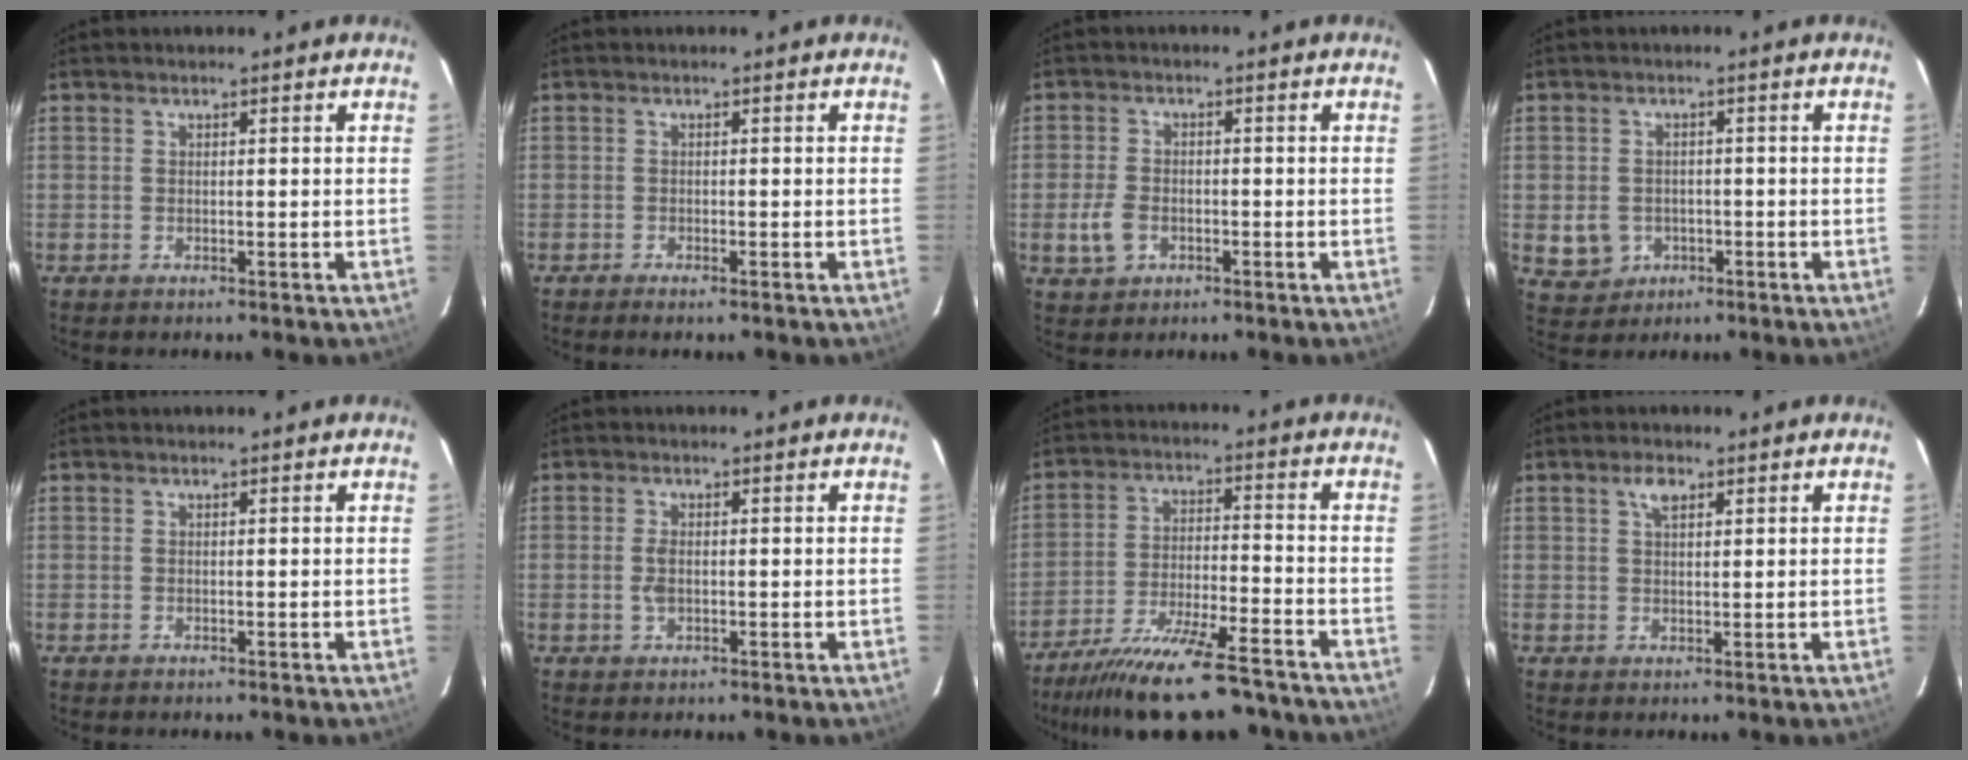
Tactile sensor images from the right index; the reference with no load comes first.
{"total": 1.3, "force": [-1.1, 0.2, 0.7], "torque": [-0.019, -0.002, -0.021]}
{"total": 4.9, "force": [-1.7, 3.7, 2.8], "torque": [-0.070, 0.002, -0.028]}
{"total": 5.4, "force": [-1.3, 4.9, 1.6], "torque": [-0.047, 0.007, -0.004]}
{"total": 0.0}
{"total": 2.1, "force": [-0.2, 1.1, 1.8], "torque": [-0.036, 0.002, -0.003]}
{"total": 19.5, "force": [-16.8, 3.6, 9.3], "torque": [-0.183, -0.031, -0.257]}
{"total": 2.7, "force": [1.4, 1.3, 1.9], "torque": [-0.034, 0.008, 0.025]}